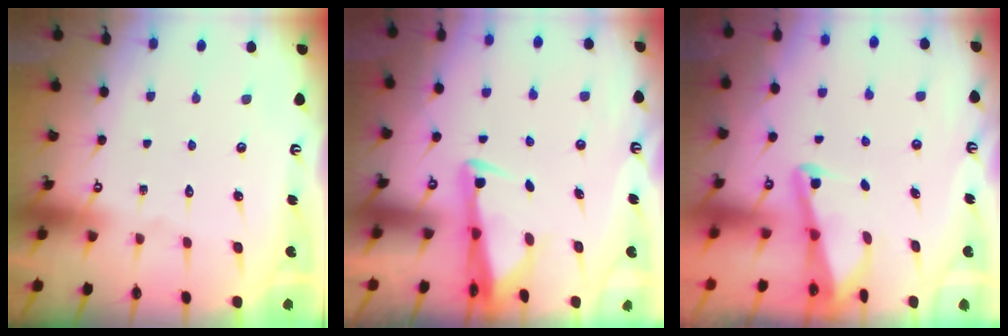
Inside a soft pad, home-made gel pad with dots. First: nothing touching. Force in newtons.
{"total": 2.9, "press": 2.9, "slide": 0.6}
{"total": 2.2, "press": 2.2, "slide": 0.3}